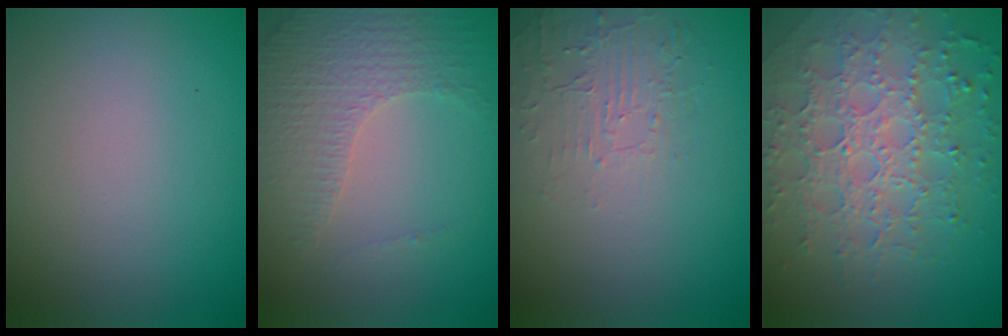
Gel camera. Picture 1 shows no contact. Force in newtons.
{"total": 4.4, "press": 3.0, "slide": 3.3}
{"total": 1.8, "press": 0.7, "slide": 1.7}
{"total": 7.0, "press": 5.0, "slide": 4.9}